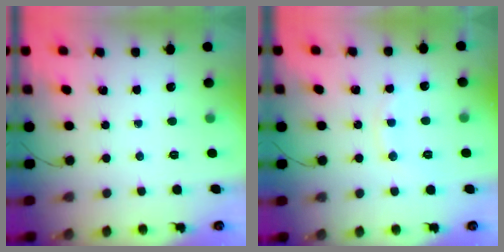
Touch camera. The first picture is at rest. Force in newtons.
{"total": 6.9, "press": 6.8, "slide": 0.9}